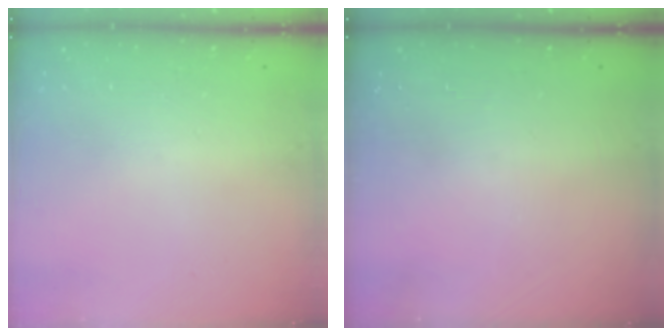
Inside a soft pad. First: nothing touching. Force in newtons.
{"total": 0.0}